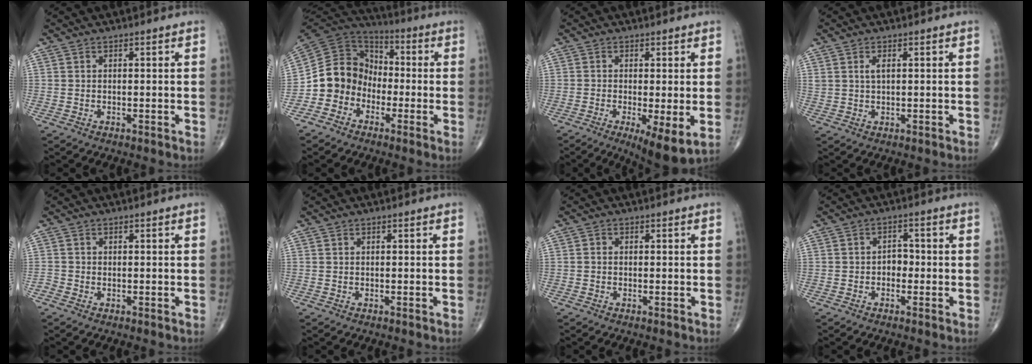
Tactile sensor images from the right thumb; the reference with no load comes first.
{"total": 12.1, "force": [-4.0, 10.5, 4.6], "torque": [-0.056, 0.071, -0.085]}
{"total": 8.1, "force": [-2.0, 2.3, 7.5], "torque": [-0.123, -0.023, -0.032]}
{"total": 1.8, "force": [0.7, 0.8, 1.4], "torque": [-0.028, 0.001, 0.017]}
{"total": 0.7, "force": [-0.4, 0.6, 0.1], "torque": [0.000, 0.000, -0.013]}
{"total": 0.0}
{"total": 0.7, "force": [-0.2, 0.6, 0.3], "torque": [-0.002, 0.001, -0.007]}
{"total": 2.6, "force": [-0.7, 2.0, 1.6], "torque": [-0.007, 0.012, -0.018]}